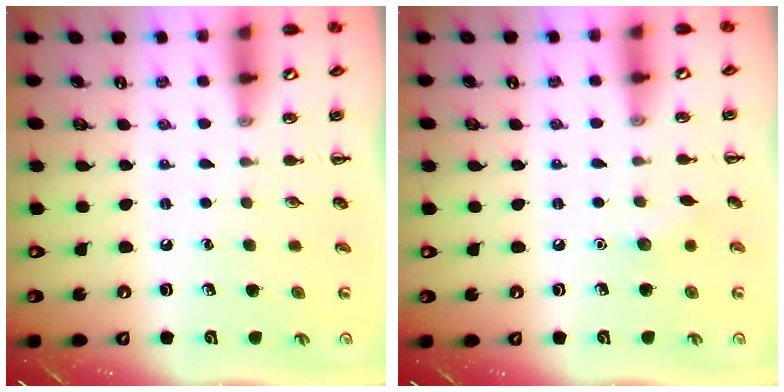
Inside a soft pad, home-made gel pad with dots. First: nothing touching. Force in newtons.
{"total": 5.1, "press": 4.9, "slide": 1.4}